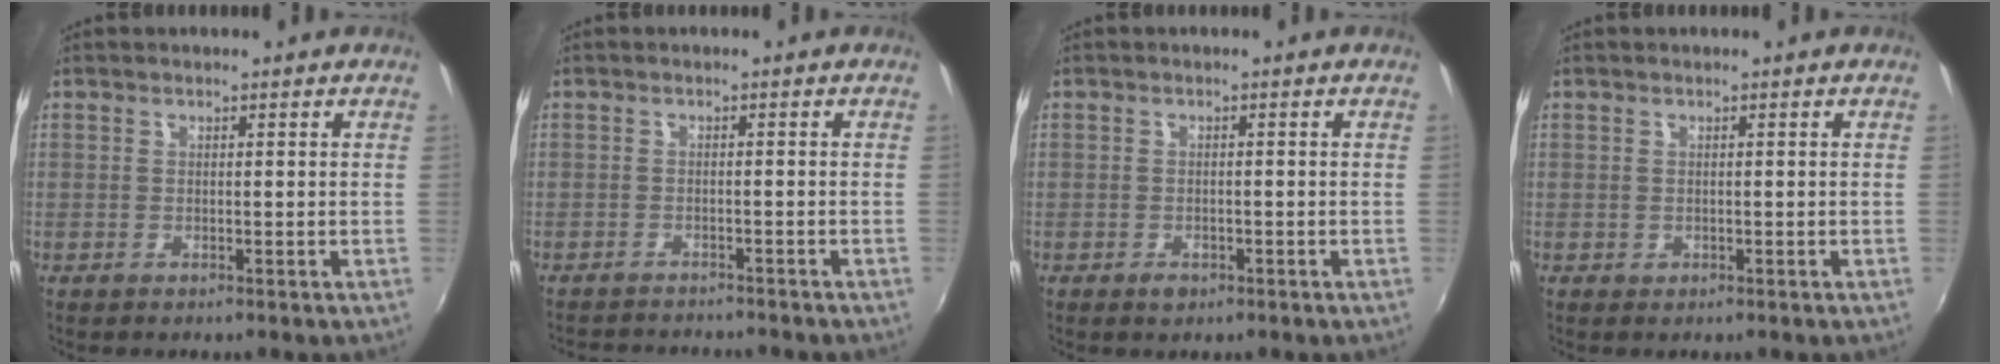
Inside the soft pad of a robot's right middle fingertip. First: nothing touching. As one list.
[{"total": 6.6, "force": [-6.3, 1.1, 1.7], "torque": [-0.048, -0.011, -0.092]}, {"total": 1.7, "force": [-1.1, 1.0, 0.8], "torque": [-0.015, -0.002, -0.018]}, {"total": 0.0}]